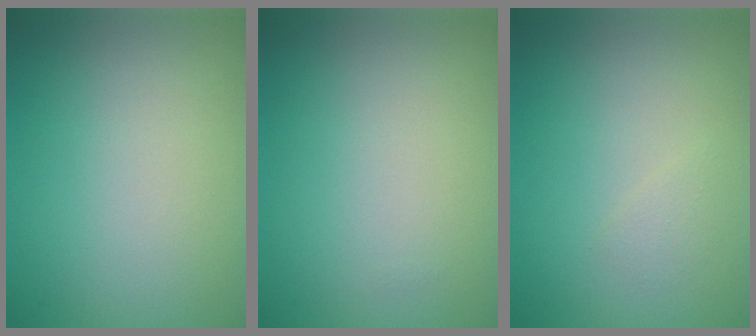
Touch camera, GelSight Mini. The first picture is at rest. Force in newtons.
{"total": 0.0}
{"total": 0.8, "press": 0.8, "slide": 0.1}